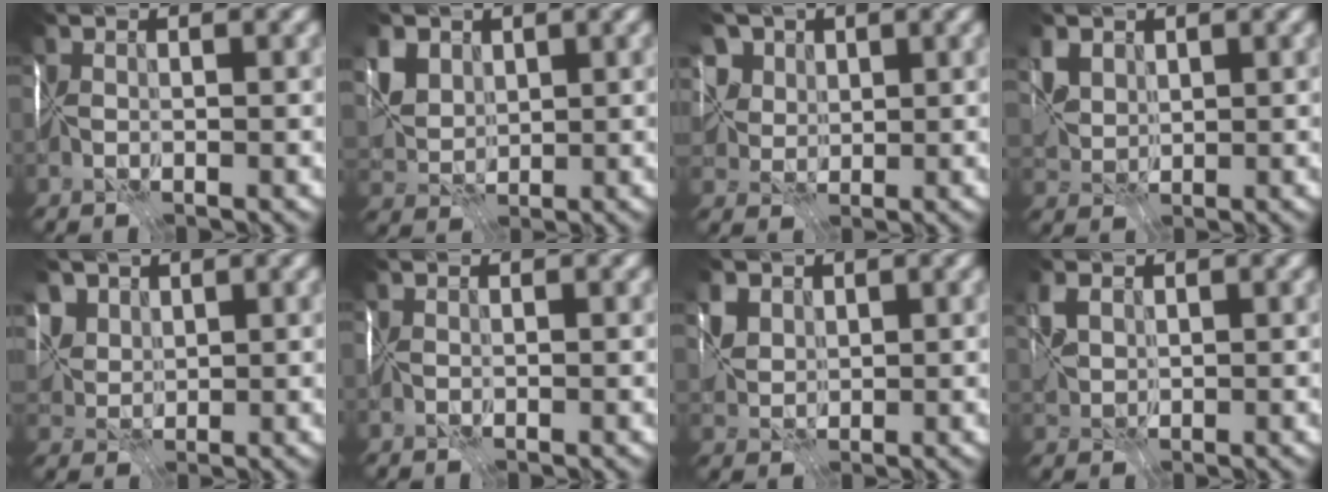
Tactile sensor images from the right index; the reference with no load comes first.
{"total": 4.0, "force": [2.3, 2.6, 2.0], "torque": [-0.056, 0.008, 0.048]}
{"total": 5.6, "force": [3.6, 3.8, 2.1], "torque": [-0.048, 0.007, 0.056]}
{"total": 2.4, "force": [1.9, 1.2, 0.9], "torque": [-0.028, 0.001, 0.035]}
{"total": 3.6, "force": [2.6, 2.0, 1.4], "torque": [-0.047, 0.006, 0.056]}
{"total": 0.0}
{"total": 2.7, "force": [1.8, 1.7, 1.2], "torque": [-0.040, 0.007, 0.038]}
{"total": 2.0, "force": [1.1, 1.1, 1.2], "torque": [-0.026, 0.000, 0.023]}